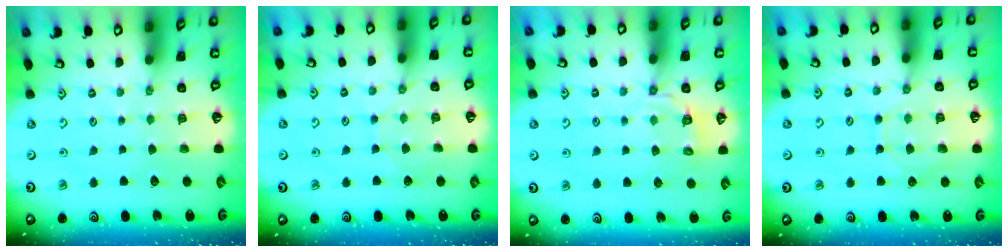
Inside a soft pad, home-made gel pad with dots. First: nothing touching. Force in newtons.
{"total": 2.8, "press": 2.8, "slide": 0.4}
{"total": 4.4, "press": 4.0, "slide": 1.9}
{"total": 8.7, "press": 8.6, "slide": 0.9}